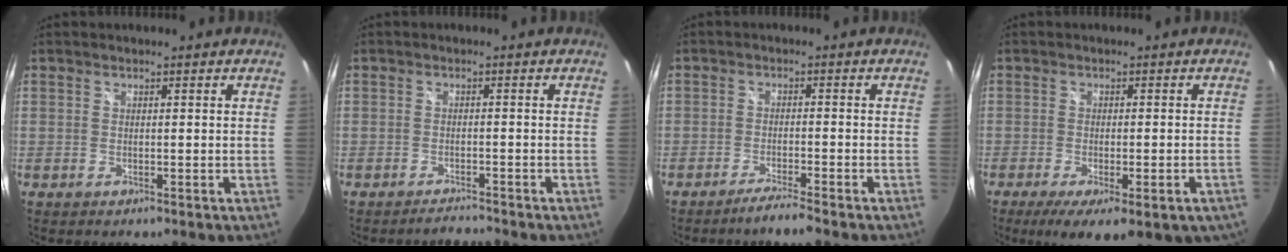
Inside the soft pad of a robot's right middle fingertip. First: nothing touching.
{"total": 2.2, "force": [-2.2, -0.1, 0.1], "torque": [-0.011, -0.004, -0.039]}
{"total": 3.3, "force": [-3.0, -0.4, 1.5], "torque": [-0.048, -0.004, -0.057]}
{"total": 14.1, "force": [-8.8, 5.1, 9.8], "torque": [-0.168, -0.044, -0.115]}